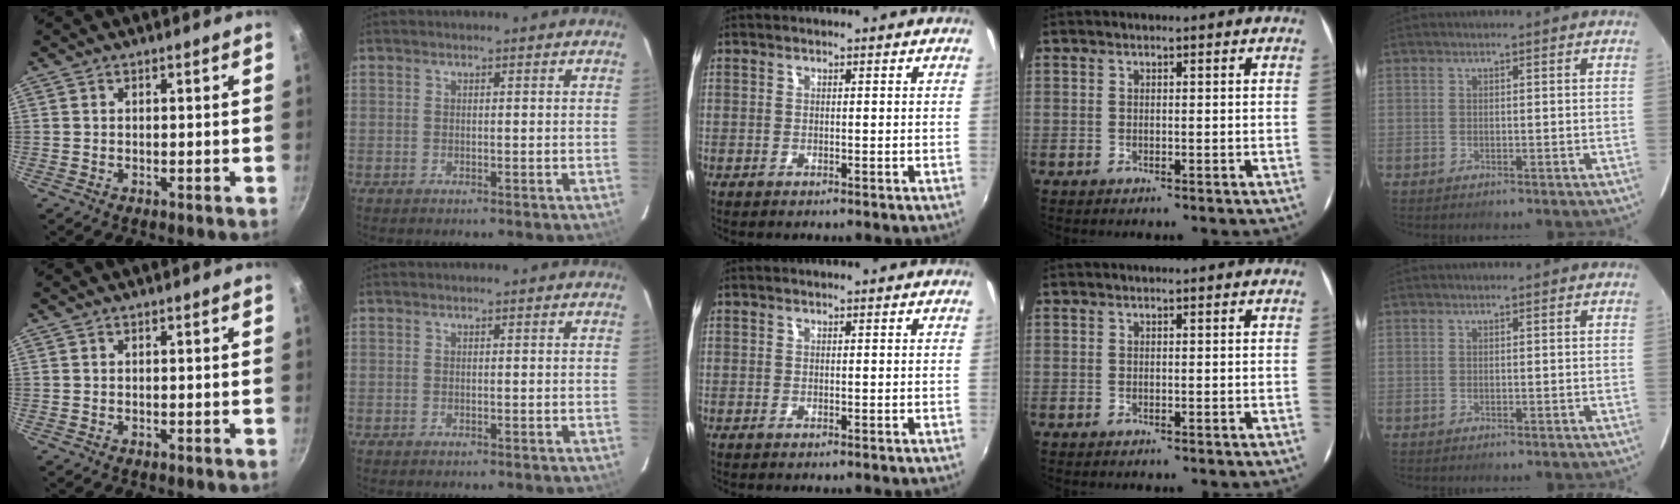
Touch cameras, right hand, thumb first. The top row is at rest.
{}